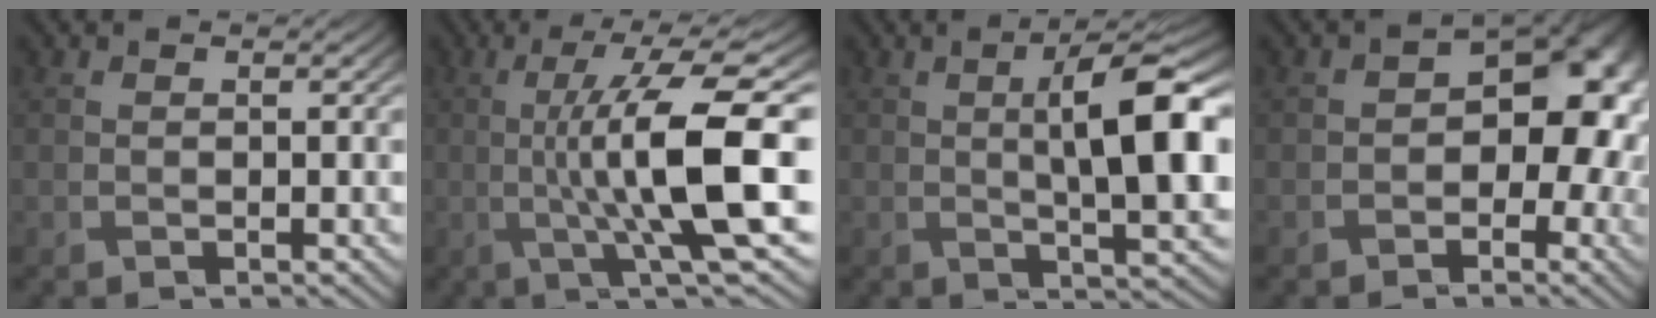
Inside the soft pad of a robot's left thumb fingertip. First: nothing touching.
{"total": 12.3, "force": [-1.0, 2.2, 12.0], "torque": [-0.193, 0.015, -0.016]}
{"total": 10.5, "force": [1.2, 3.1, 9.9], "torque": [-0.156, 0.000, 0.022]}
{"total": 9.2, "force": [-1.1, 6.2, 6.7], "torque": [-0.058, -0.009, -0.018]}